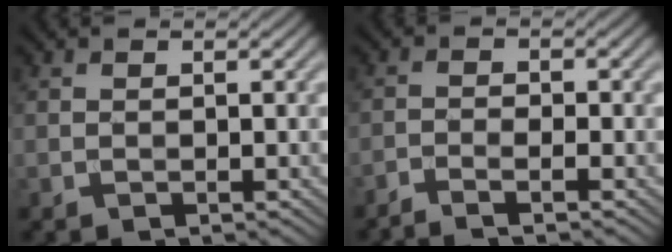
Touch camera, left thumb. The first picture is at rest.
{"total": 2.4, "force": [-1.9, 0.3, 1.4], "torque": [-0.030, -0.002, -0.043]}